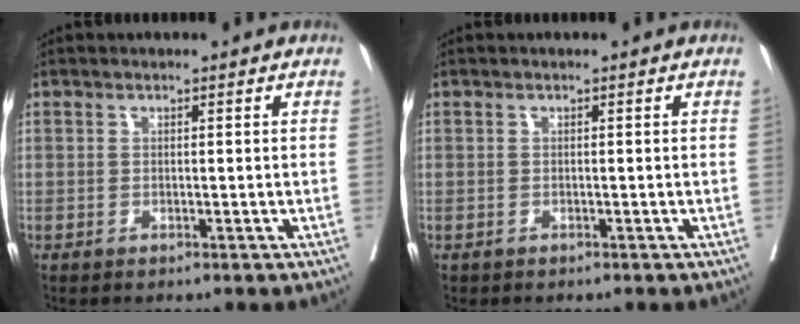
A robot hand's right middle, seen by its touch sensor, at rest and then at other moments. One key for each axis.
{"total": 0.0}